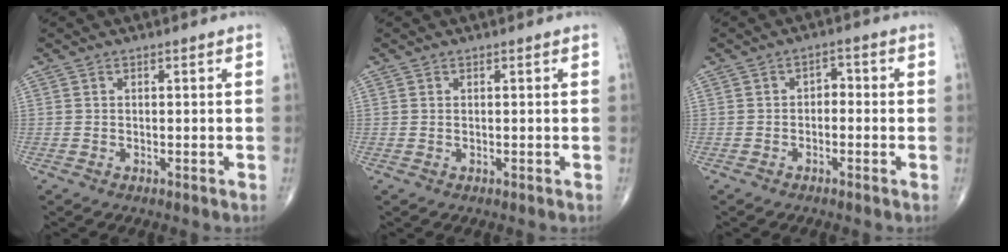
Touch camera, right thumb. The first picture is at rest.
{"total": 0.0}
{"total": 2.4, "force": [-0.6, 1.7, 1.6], "torque": [-0.006, 0.016, -0.020]}